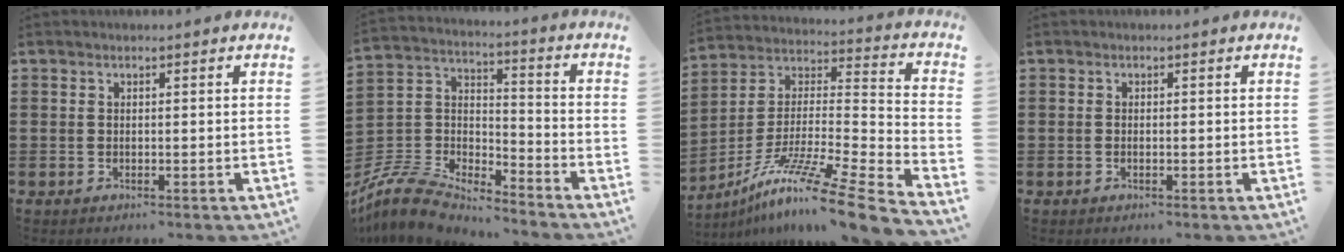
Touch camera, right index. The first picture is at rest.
{"total": 7.9, "force": [-7.5, 1.7, 2.1], "torque": [-0.073, -0.005, -0.158]}
{"total": 13.1, "force": [-10.4, -0.3, 7.9], "torque": [-0.139, 0.006, -0.197]}
{"total": 0.0}